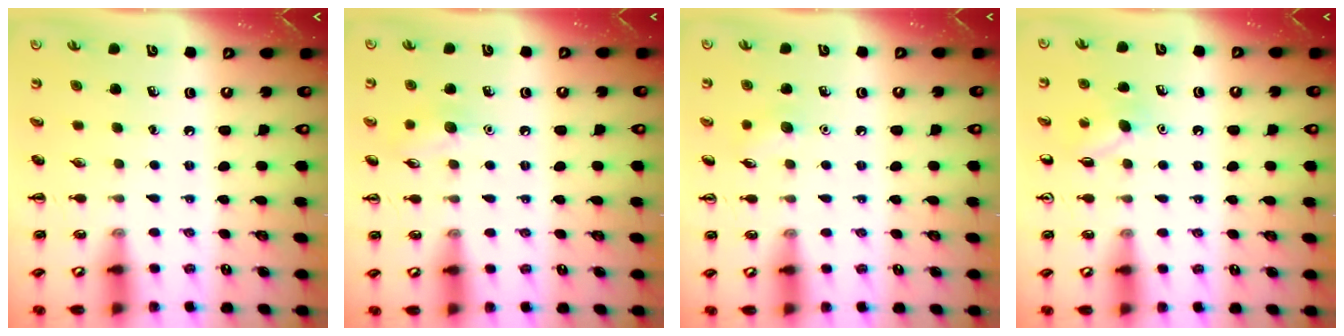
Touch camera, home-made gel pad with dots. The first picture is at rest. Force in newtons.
{"total": 7.5, "press": 7.3, "slide": 1.6}
{"total": 5.5, "press": 5.2, "slide": 1.6}
{"total": 6.4, "press": 6.1, "slide": 1.9}